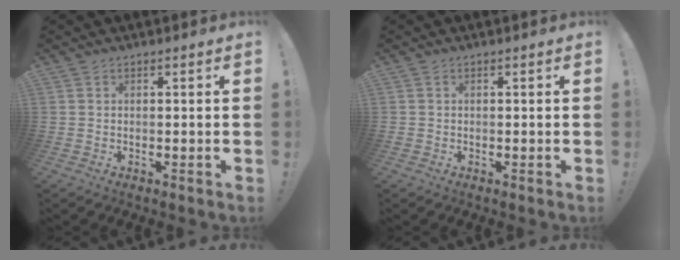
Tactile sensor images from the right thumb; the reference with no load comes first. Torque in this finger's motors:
{"motor_torque": [-0.14, 0.10, -0.13, 0.10, -0.10]}